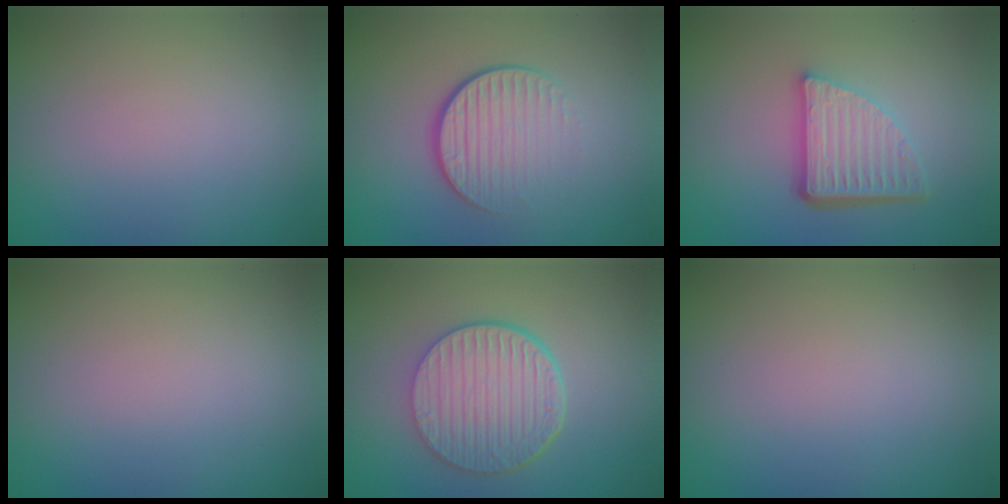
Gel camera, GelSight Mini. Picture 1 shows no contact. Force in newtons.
{"total": 4.2, "press": 2.6, "slide": 3.2}
{"total": 5.7, "press": 3.8, "slide": 4.2}
{"total": 0.0}
{"total": 6.5, "press": 4.8, "slide": 4.5}
{"total": 0.0}